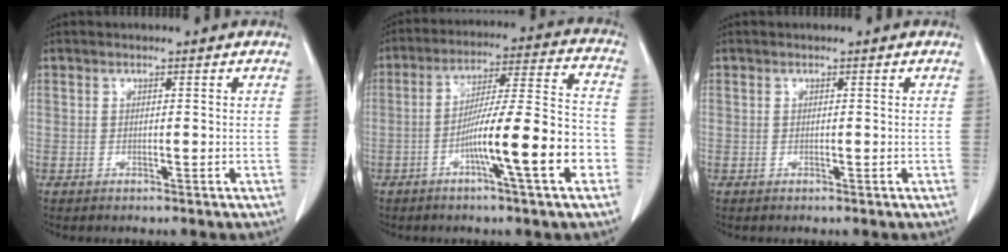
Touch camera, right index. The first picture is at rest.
{"total": 14.3, "force": [-5.0, 0.5, 13.4], "torque": [-0.216, 0.012, -0.081]}
{"total": 0.0}